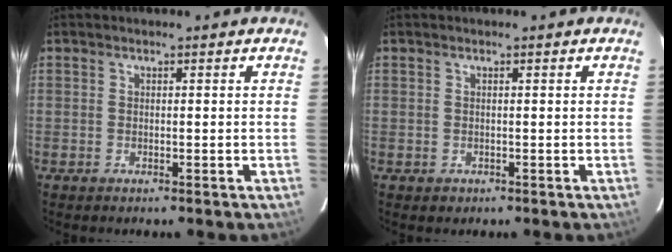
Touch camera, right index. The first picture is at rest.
{"total": 0.8, "force": [-0.2, 0.7, 0.1], "torque": [-0.001, 0.004, 0.000]}